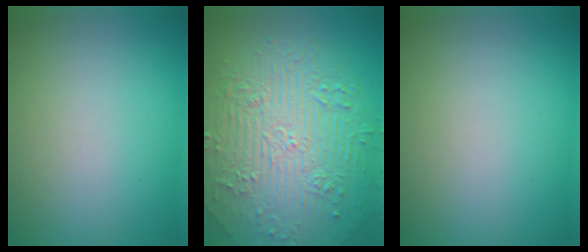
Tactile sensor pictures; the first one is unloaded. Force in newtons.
{"total": 11.0, "press": 7.4, "slide": 8.2}
{"total": 0.0}